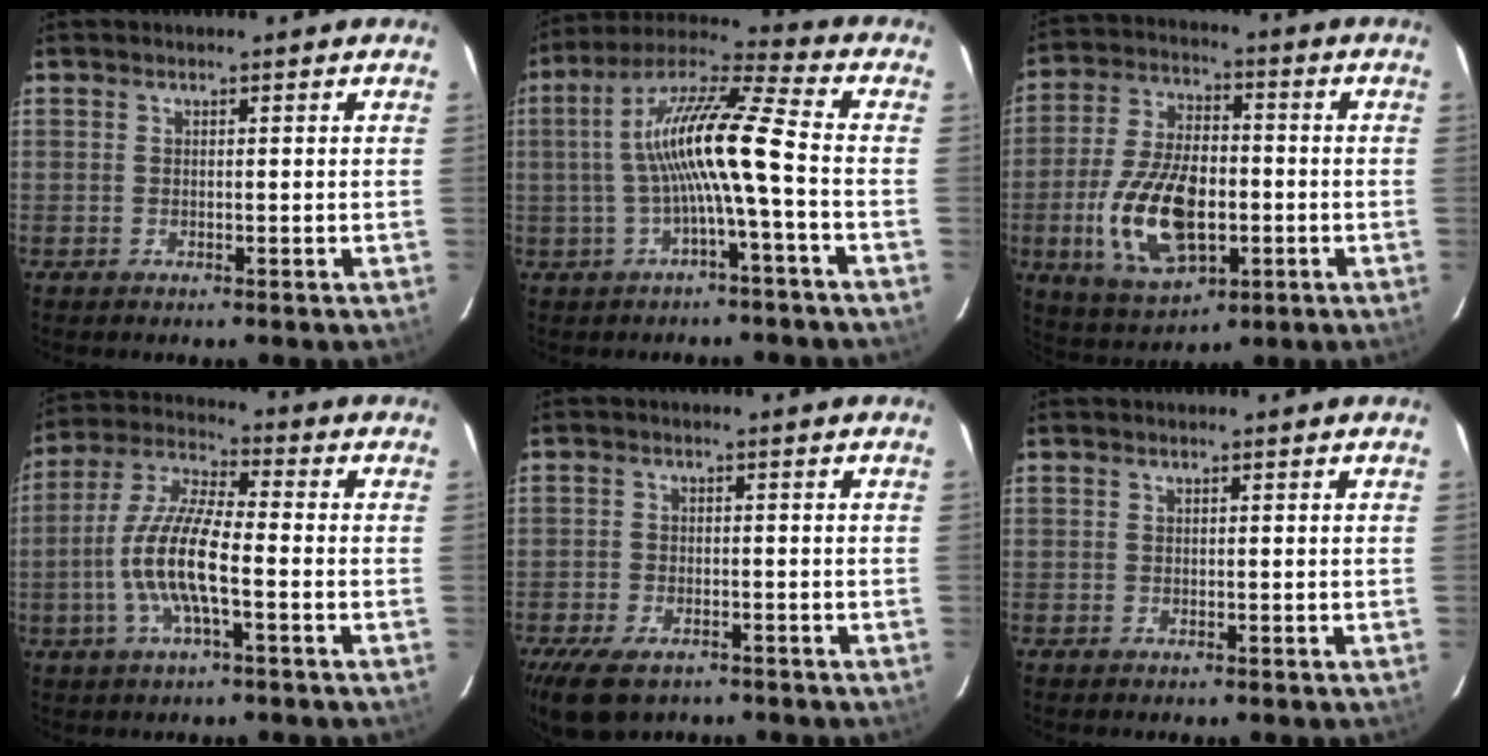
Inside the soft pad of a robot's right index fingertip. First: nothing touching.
{"total": 12.8, "force": [-1.8, 0.3, 12.7], "torque": [-0.246, 0.017, -0.033]}
{"total": 17.2, "force": [-4.2, 9.0, 14.0], "torque": [-0.291, -0.002, -0.062]}
{"total": 12.1, "force": [-3.2, 2.7, 11.3], "torque": [-0.238, 0.002, -0.064]}
{"total": 9.1, "force": [-6.2, 4.6, 4.8], "torque": [-0.118, -0.017, -0.108]}
{"total": 0.0}